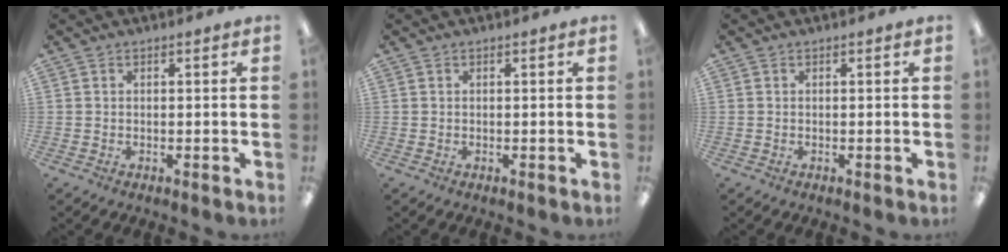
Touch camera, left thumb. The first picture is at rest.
{"total": 0.0}
{"total": 0.0}